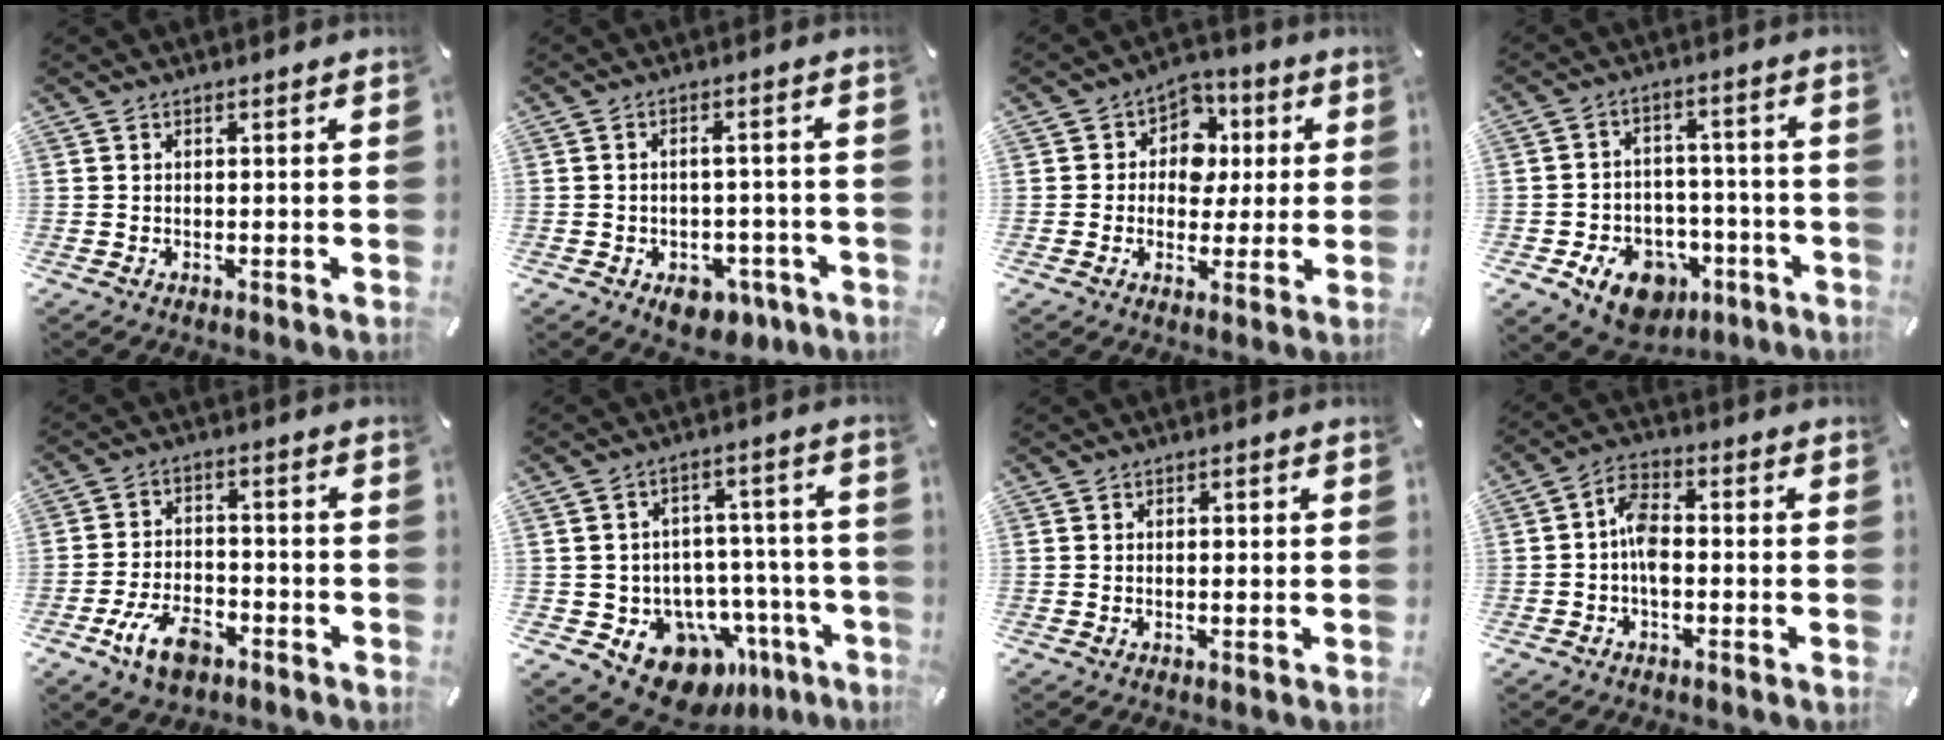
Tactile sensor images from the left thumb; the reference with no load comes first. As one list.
[{"total": 6.8, "force": [-2.7, 4.4, 4.4], "torque": [-0.049, 0.014, -0.041]}, {"total": 8.7, "force": [1.1, 8.0, 3.2], "torque": [-0.047, -0.004, 0.018]}, {"total": 11.1, "force": [-5.9, 8.2, 4.6], "torque": [-0.050, 0.041, -0.094]}, {"total": 10.1, "force": [-5.3, 5.8, 6.4], "torque": [-0.132, 0.021, -0.095]}, {"total": 14.2, "force": [-7.9, 10.0, 6.4], "torque": [-0.070, 0.046, -0.118]}, {"total": 1.3, "force": [-0.3, 0.7, 1.1], "torque": [-0.019, 0.003, -0.007]}, {"total": 6.5, "force": [-1.5, 3.6, 5.2], "torque": [-0.108, 0.009, -0.027]}]